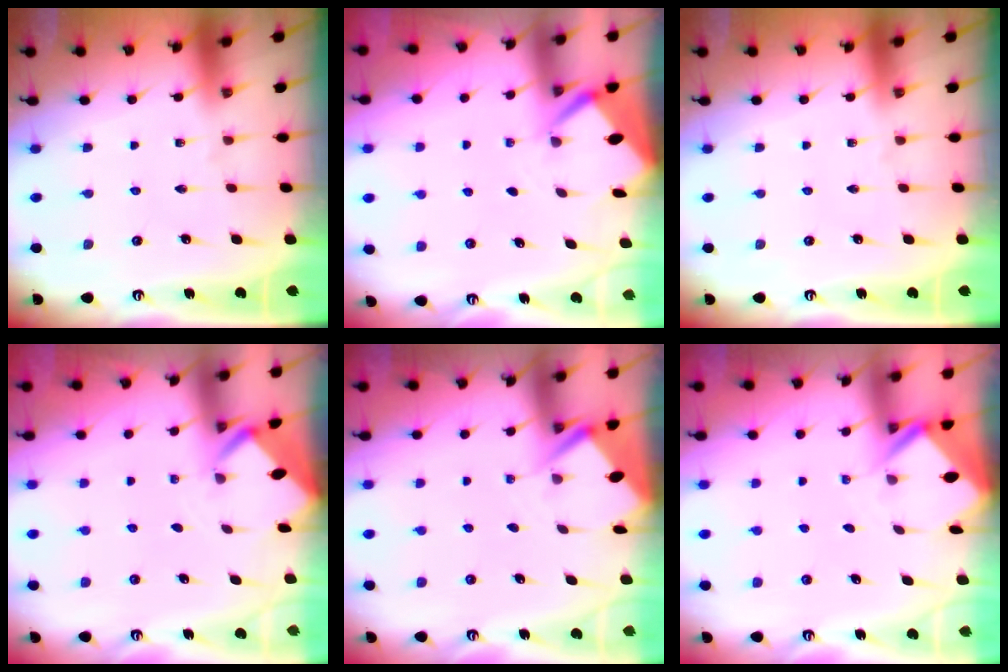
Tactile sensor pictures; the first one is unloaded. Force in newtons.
{"total": 2.7, "press": 2.7, "slide": 0.3}
{"total": 0.0}
{"total": 2.3, "press": 2.3, "slide": 0.2}
{"total": 2.8, "press": 2.8, "slide": 0.4}
{"total": 2.3, "press": 2.3, "slide": 0.1}